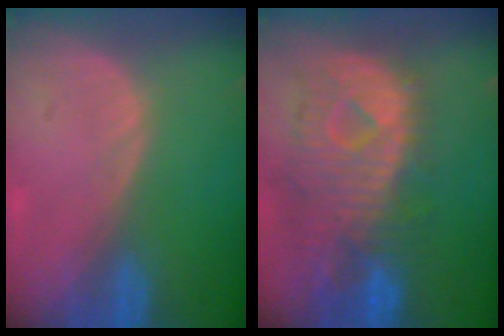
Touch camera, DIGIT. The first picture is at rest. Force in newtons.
{"total": 11.5, "press": 10.0, "slide": 5.7}